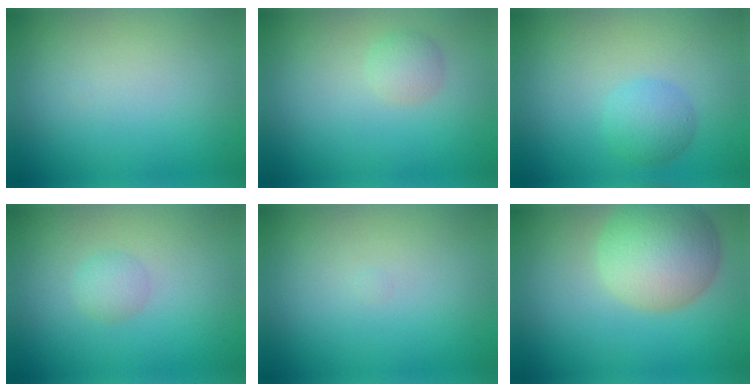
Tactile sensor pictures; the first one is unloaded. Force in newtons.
{"total": 1.4, "press": 1.4, "slide": 0.1}
{"total": 2.4, "press": 2.4, "slide": 0.1}
{"total": 1.3, "press": 1.3, "slide": 0.1}
{"total": 0.0}
{"total": 7.2, "press": 7.2, "slide": 0.4}